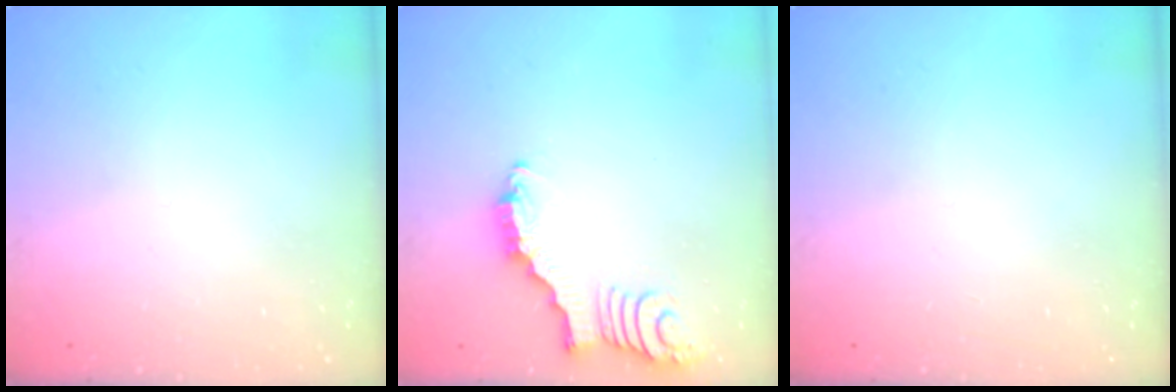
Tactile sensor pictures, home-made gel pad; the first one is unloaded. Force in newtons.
{"total": 2.9, "press": 2.9, "slide": 0.4}
{"total": 0.0}